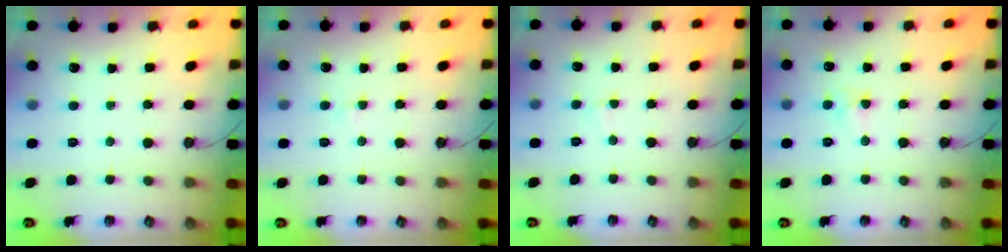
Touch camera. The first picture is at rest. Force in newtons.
{"total": 2.1, "press": 2.1, "slide": 0.4}
{"total": 3.7, "press": 1.4, "slide": 3.4}
{"total": 4.7, "press": 4.7, "slide": 0.7}